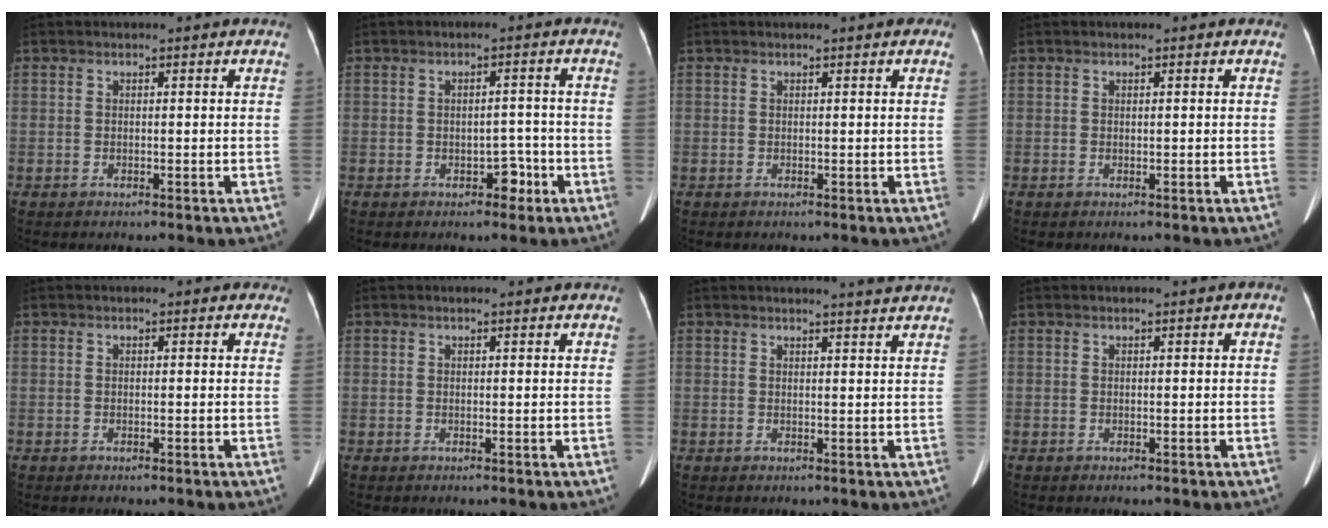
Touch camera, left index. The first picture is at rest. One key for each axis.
{"total": 3.1, "fx": -1.5, "fy": 1.9, "fz": 1.9, "tx": -0.021, "ty": 0.010, "tz": -0.014}
{"total": 2.1, "fx": 1.5, "fy": 0.7, "fz": 1.3, "tx": -0.012, "ty": 0.014, "tz": 0.010}
{"total": 0.0}
{"total": 0.8, "fx": 0.6, "fy": 0.6, "fz": 0.1, "tx": 0.003, "ty": -0.001, "tz": -0.006}
{"total": 1.7, "fx": 1.6, "fy": 0.1, "fz": 0.5, "tx": -0.013, "ty": 0.007, "tz": 0.019}
{"total": 3.7, "fx": 3.5, "fy": -0.9, "fz": 1.0, "tx": -0.016, "ty": -0.007, "tz": 0.034}
{"total": 0.0}